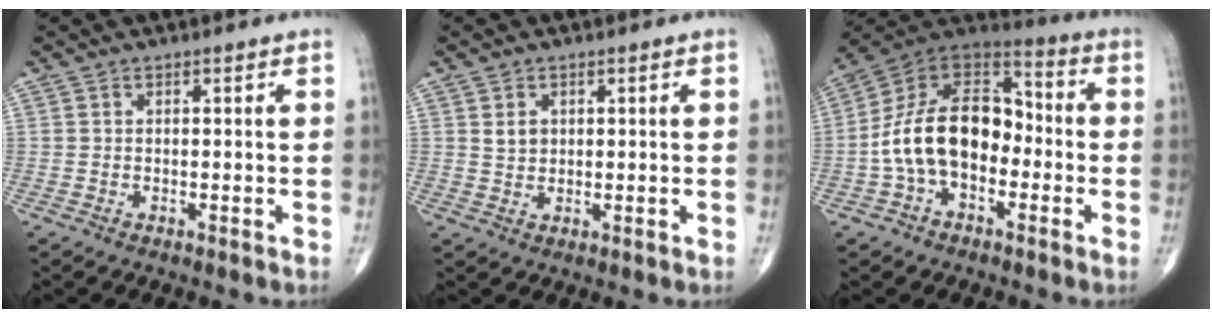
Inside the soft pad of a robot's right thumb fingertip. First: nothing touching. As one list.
[{"total": 2.4, "force": [0.8, 1.9, 1.3], "torque": [-0.014, -0.006, 0.018]}, {"total": 17.4, "force": [-3.0, 11.1, 13.1], "torque": [-0.213, 0.054, -0.062]}]